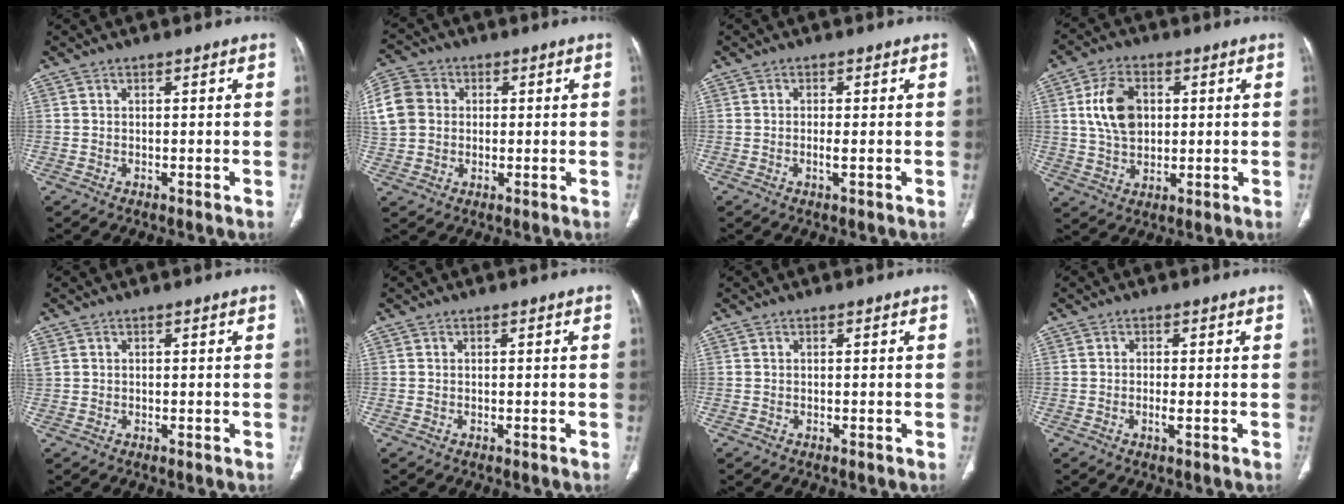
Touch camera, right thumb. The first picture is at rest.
{"total": 18.9, "force": [3.4, 16.2, 9.2], "torque": [-0.264, 0.055, 0.074]}
{"total": 1.3, "force": [-0.3, 0.0, 1.2], "torque": [-0.031, -0.005, -0.006]}
{"total": 10.0, "force": [1.9, 6.8, 7.0], "torque": [-0.116, -0.002, 0.039]}
{"total": 1.9, "force": [0.5, 1.5, 1.1], "torque": [-0.042, 0.018, 0.022]}
{"total": 0.0}
{"total": 0.0}
{"total": 1.3, "force": [-0.4, 0.1, 1.3], "torque": [-0.031, -0.005, -0.009]}